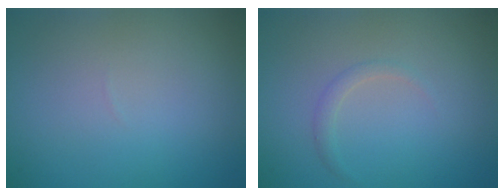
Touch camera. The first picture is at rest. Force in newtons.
{"total": 0.9, "press": 0.9, "slide": 0.1}